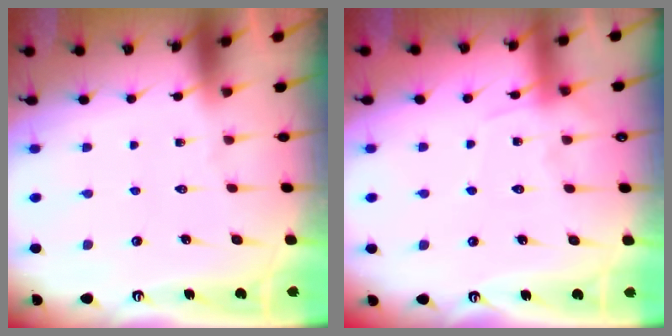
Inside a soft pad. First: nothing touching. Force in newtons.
{"total": 6.5, "press": 6.4, "slide": 0.8}